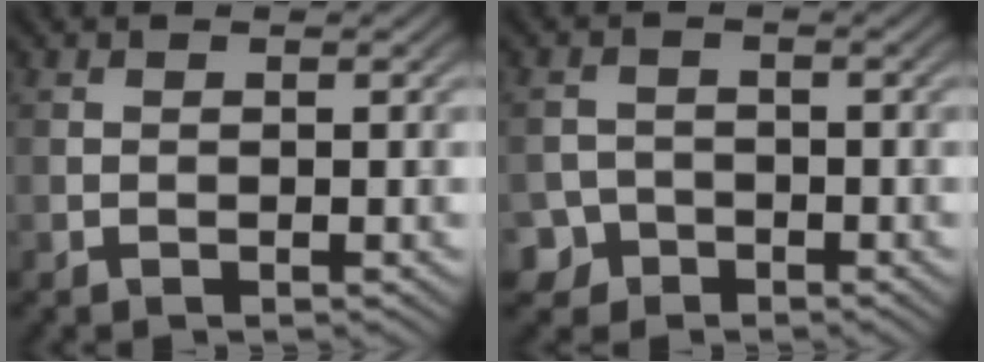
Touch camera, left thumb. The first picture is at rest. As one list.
[{"total": 3.0, "force": [-2.0, 2.2, 0.2], "torque": [0.005, 0.003, -0.043]}]